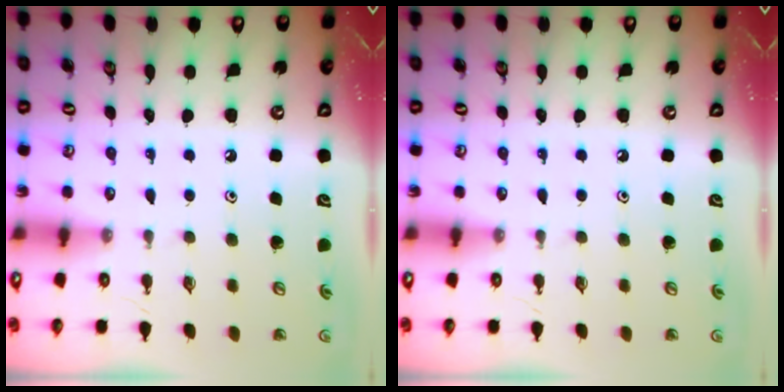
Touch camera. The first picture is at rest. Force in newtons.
{"total": 0.0}